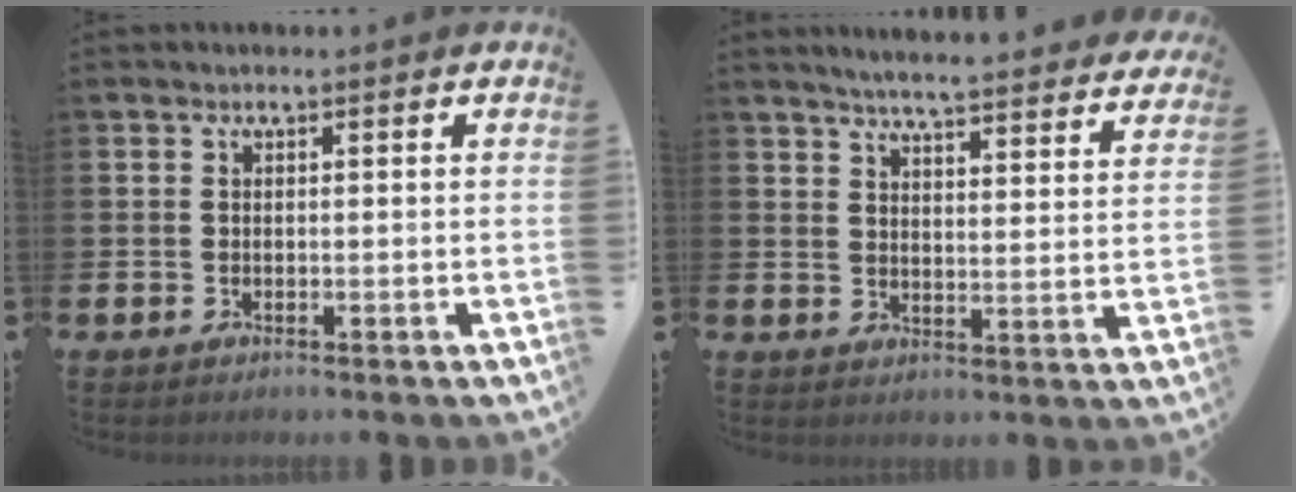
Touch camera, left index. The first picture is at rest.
{"total": 5.5, "force": [5.4, 0.0, 1.2], "torque": [-0.032, -0.042, 0.091]}